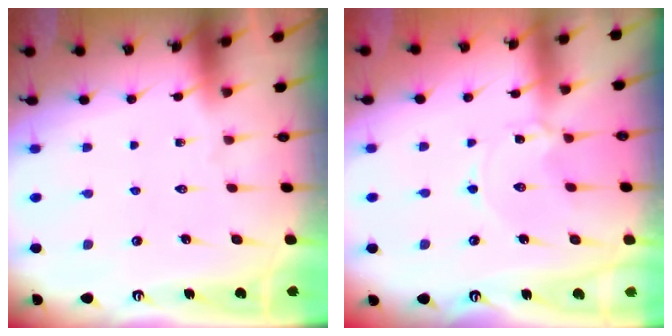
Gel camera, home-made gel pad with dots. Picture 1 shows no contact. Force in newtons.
{"total": 1.9, "press": 1.9, "slide": 0.4}